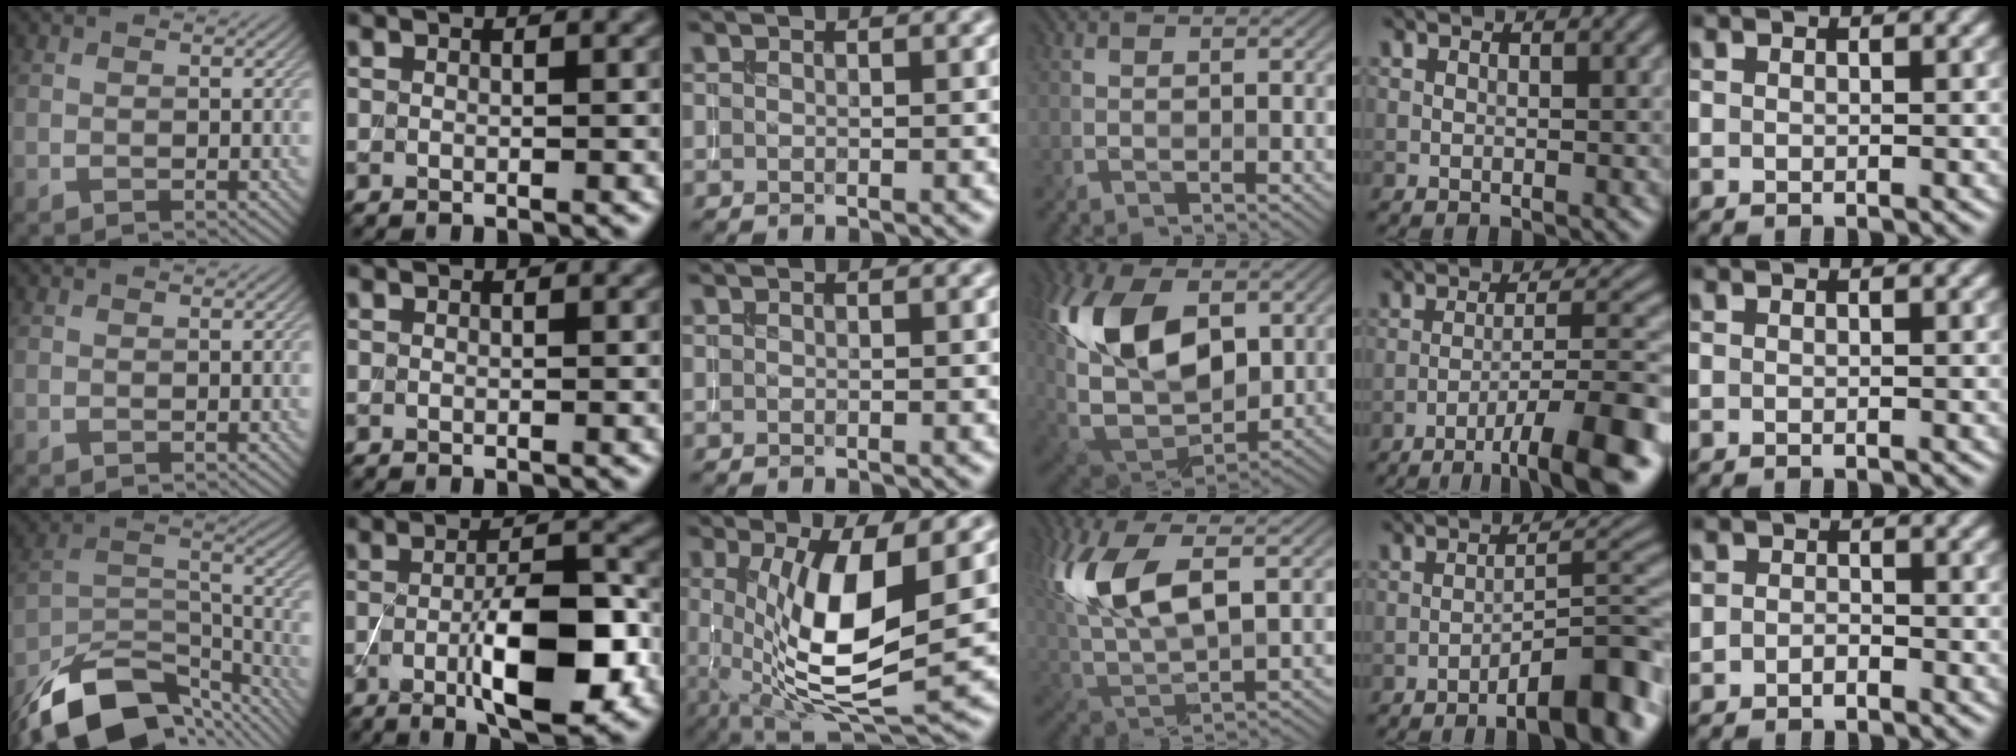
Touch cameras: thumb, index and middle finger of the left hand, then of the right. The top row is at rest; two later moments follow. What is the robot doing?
{"motion": "extract", "object": "backpack"}